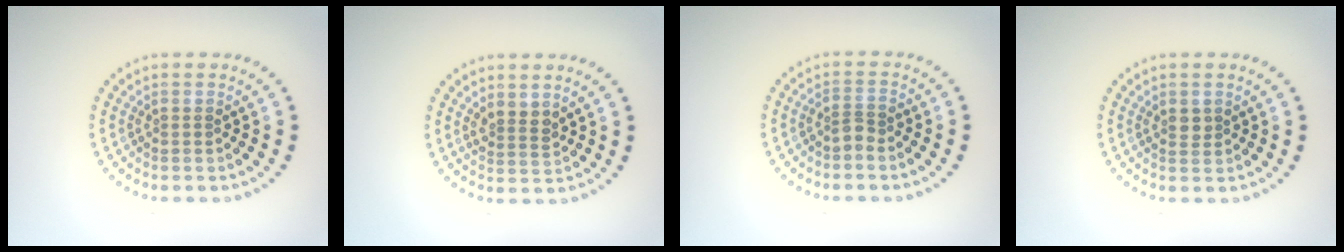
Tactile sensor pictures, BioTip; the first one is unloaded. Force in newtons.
{"total": 1.8, "press": 1.5, "slide": 1.0}
{"total": 1.4, "press": 1.1, "slide": 0.8}
{"total": 1.2, "press": 1.0, "slide": 0.5}